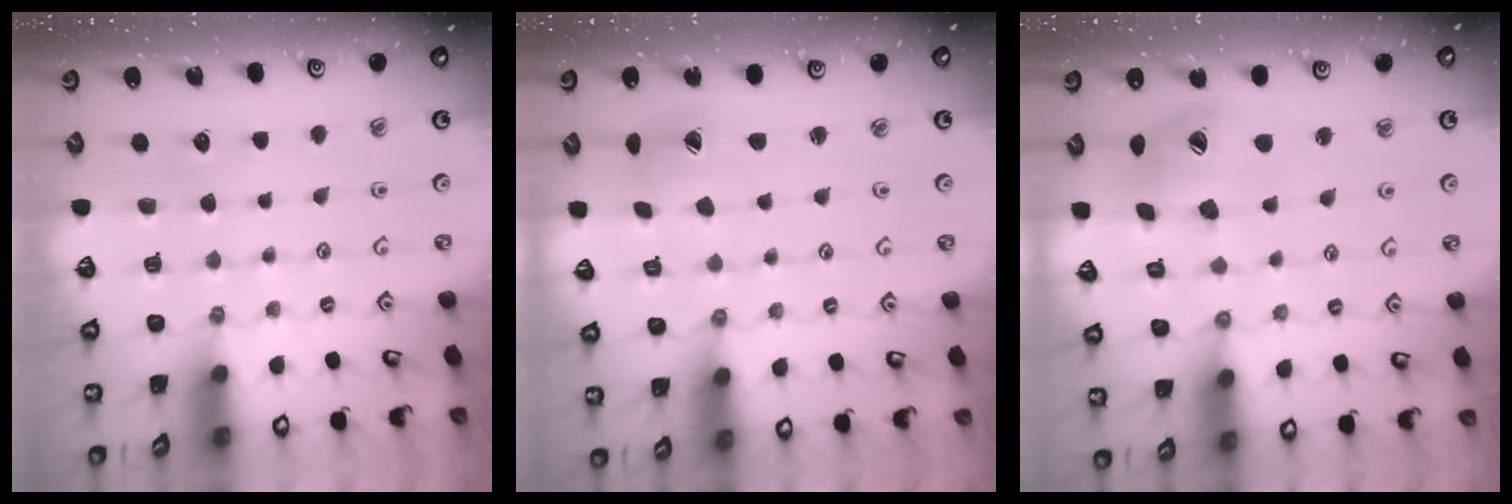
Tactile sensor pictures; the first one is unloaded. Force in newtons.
{"total": 6.4, "press": 6.4, "slide": 0.4}
{"total": 15.2, "press": 15.0, "slide": 2.3}